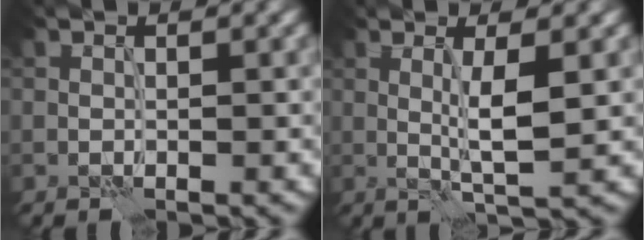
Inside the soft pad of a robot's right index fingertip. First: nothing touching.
{"total": 3.3, "force": [0.3, 0.1, 3.3], "torque": [-0.057, -0.002, 0.007]}